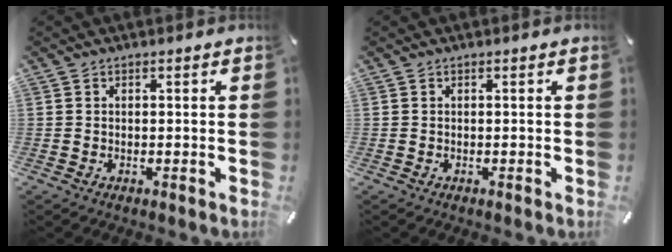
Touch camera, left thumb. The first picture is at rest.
{"total": 0.0}